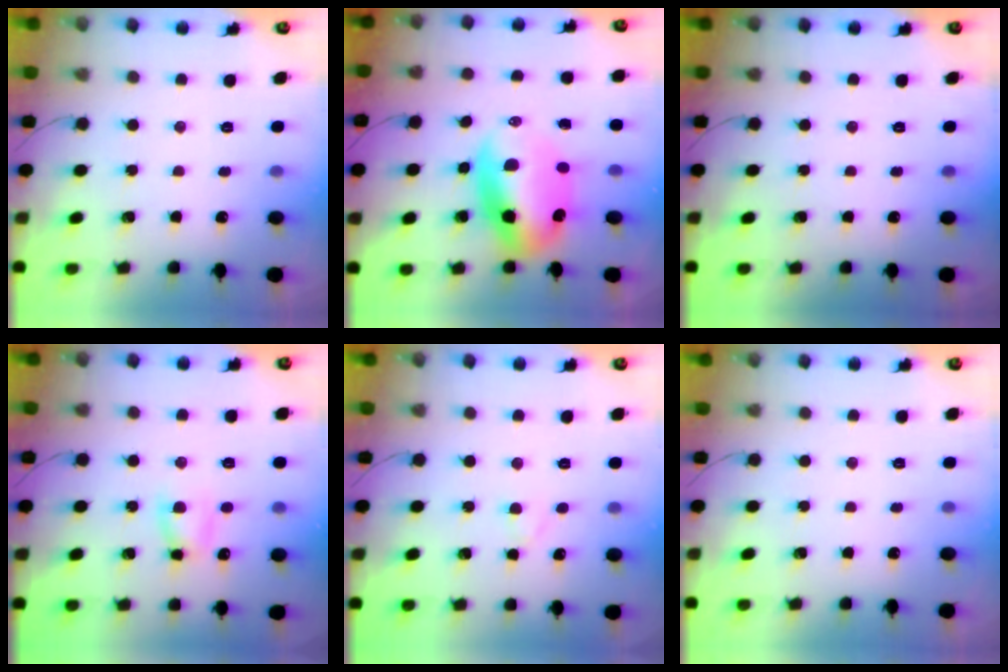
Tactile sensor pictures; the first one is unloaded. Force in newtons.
{"total": 12.6, "press": 12.3, "slide": 2.8}
{"total": 0.0}
{"total": 5.6, "press": 5.5, "slide": 1.0}
{"total": 1.9, "press": 1.6, "slide": 1.0}
{"total": 0.0}